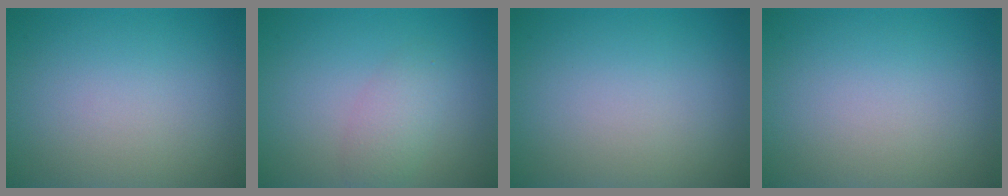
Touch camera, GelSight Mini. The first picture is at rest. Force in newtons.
{"total": 2.2, "press": 2.2, "slide": 0.2}
{"total": 0.0}
{"total": 0.0}